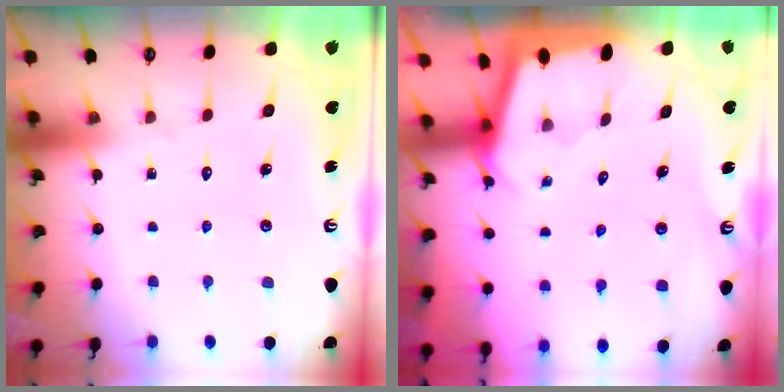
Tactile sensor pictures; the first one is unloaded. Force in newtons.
{"total": 1.9, "press": 1.9, "slide": 0.1}